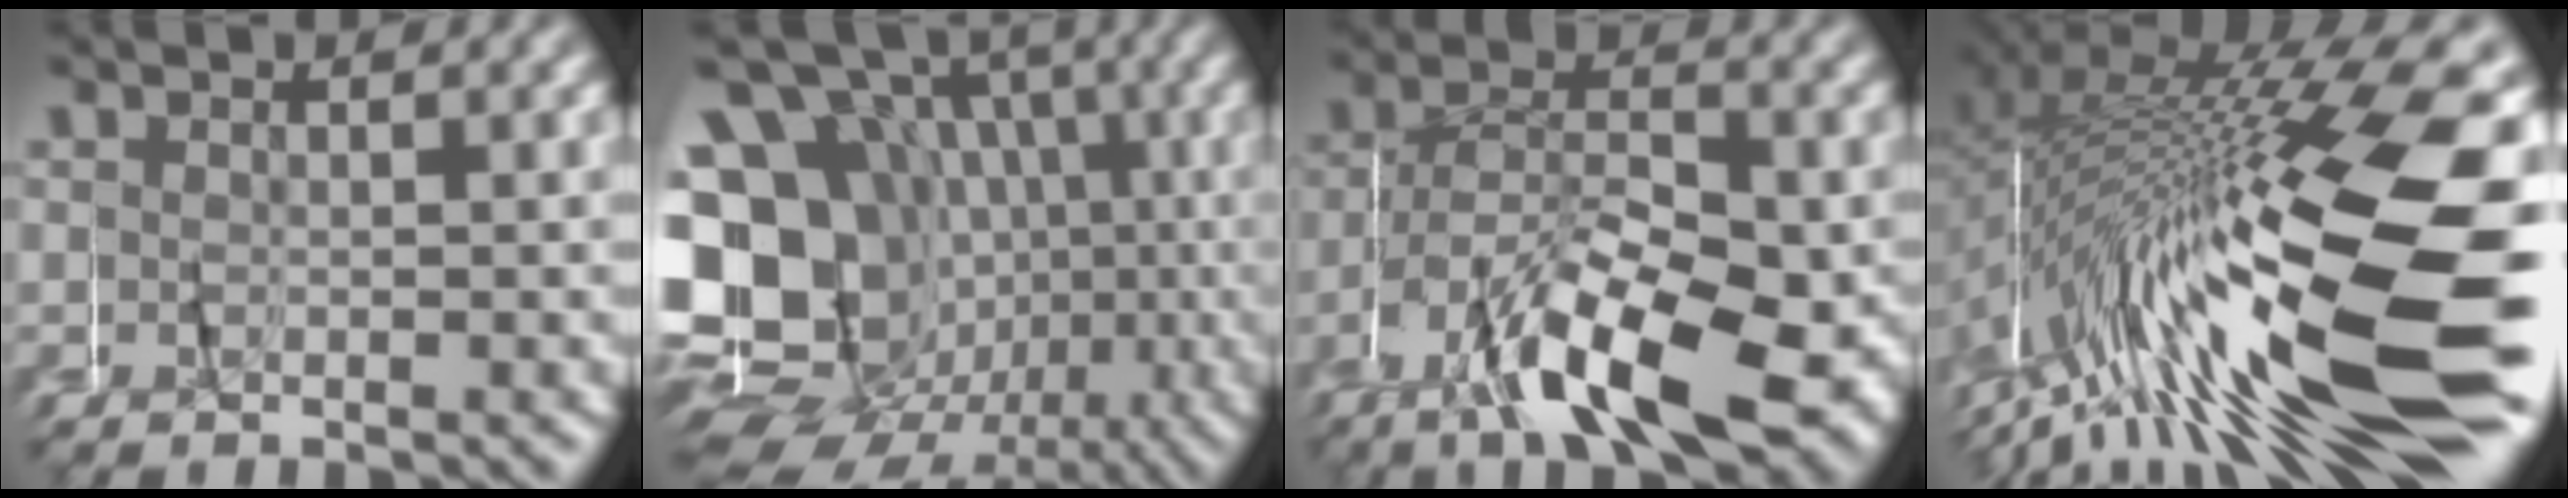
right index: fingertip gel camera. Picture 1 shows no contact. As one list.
[{"total": 14.6, "force": [-1.6, 12.0, 8.1], "torque": [-0.163, -0.042, -0.027]}, {"total": 9.8, "force": [-5.1, 4.2, 7.2], "torque": [-0.122, -0.012, -0.087]}, {"total": 14.7, "force": [-4.7, 4.4, 13.2], "torque": [-0.211, -0.003, -0.056]}]